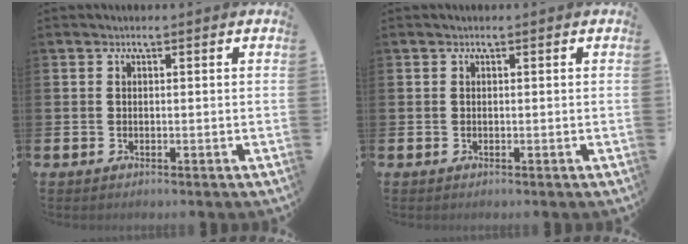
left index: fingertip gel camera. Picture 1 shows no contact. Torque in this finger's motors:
{"motor_torque": [-0.19, 0.18, 0.00, 0.00]}